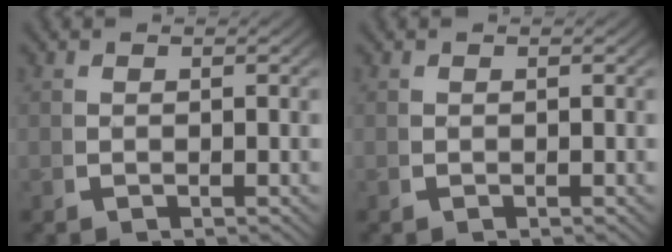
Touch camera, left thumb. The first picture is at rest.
{"total": 0.0}